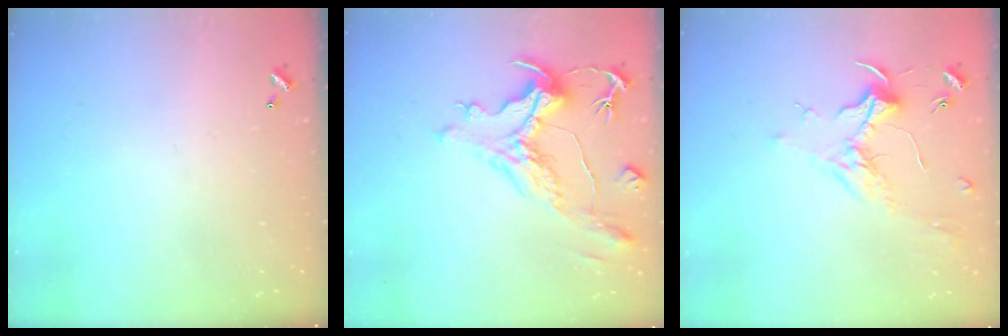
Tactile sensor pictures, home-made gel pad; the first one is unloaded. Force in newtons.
{"total": 1.9, "press": 0.8, "slide": 1.8}
{"total": 1.8, "press": 1.6, "slide": 0.8}